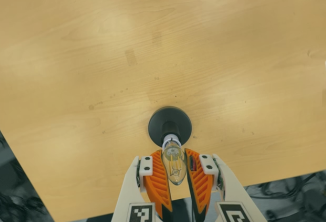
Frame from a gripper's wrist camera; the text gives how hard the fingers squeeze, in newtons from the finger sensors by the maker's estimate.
{"total": 22.5, "left": 25.4, "right": 19.5}